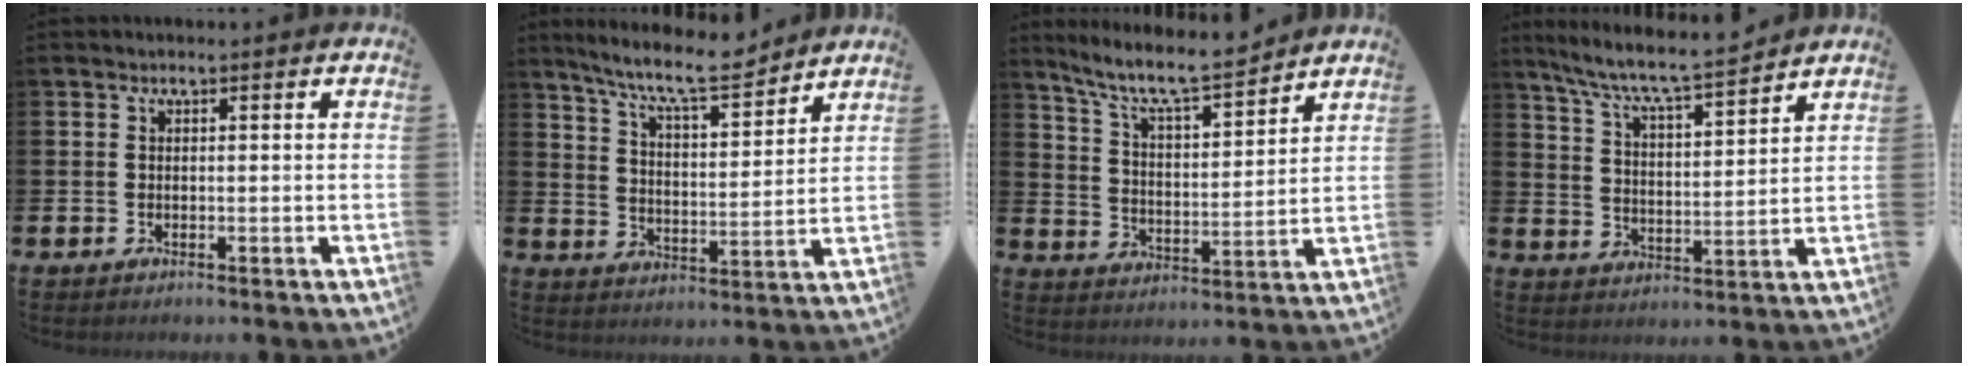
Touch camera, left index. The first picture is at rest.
{"total": 9.6, "force": [8.7, 1.3, 3.9], "torque": [-0.101, -0.048, 0.155]}
{"total": 9.0, "force": [8.1, 1.3, 3.5], "torque": [-0.097, -0.050, 0.141]}
{"total": 7.7, "force": [7.2, 0.3, 2.6], "torque": [-0.085, -0.053, 0.124]}